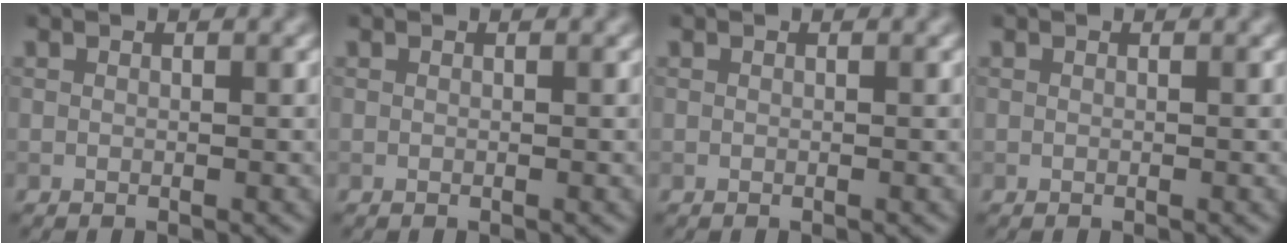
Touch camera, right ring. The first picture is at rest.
{"total": 0.0}
{"total": 0.0}
{"total": 0.0}